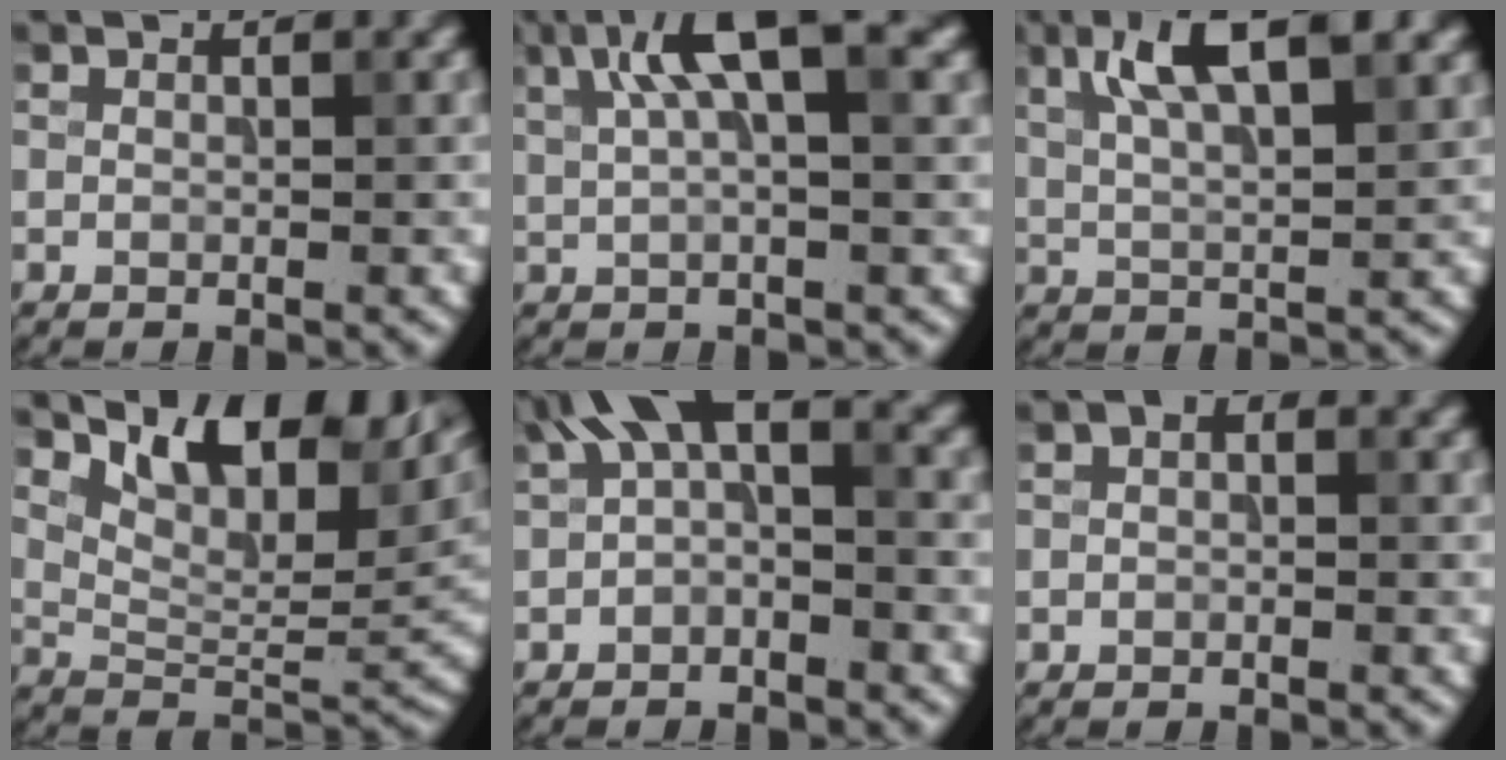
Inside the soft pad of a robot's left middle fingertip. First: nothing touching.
{"total": 6.5, "force": [2.8, 1.7, 5.6], "torque": [-0.101, 0.011, 0.046]}
{"total": 7.5, "force": [3.6, 2.3, 6.2], "torque": [-0.107, 0.013, 0.060]}
{"total": 12.2, "force": [6.7, 5.3, 8.7], "torque": [-0.123, 0.008, 0.116]}
{"total": 5.7, "force": [1.1, 2.7, 4.8], "torque": [-0.075, 0.021, 0.004]}
{"total": 1.0, "force": [0.2, 0.6, 0.8], "torque": [-0.012, 0.003, -0.002]}